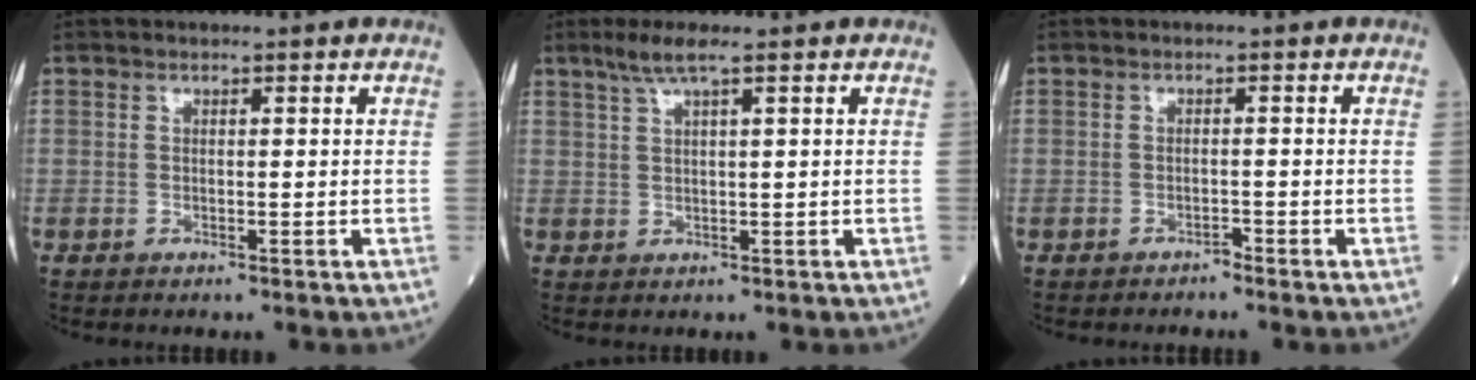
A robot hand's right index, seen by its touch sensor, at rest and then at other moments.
{"total": 3.2, "force": [2.2, -0.3, 2.3], "torque": [-0.059, 0.006, 0.049]}
{"total": 0.7, "force": [-0.7, 0.0, 0.1], "torque": [-0.004, -0.001, -0.011]}